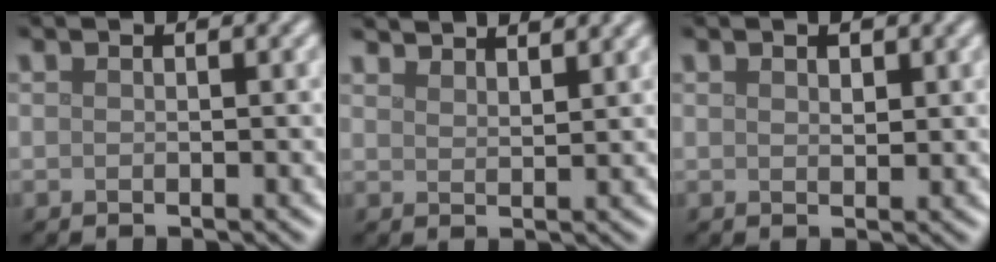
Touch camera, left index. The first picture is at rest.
{"total": 4.1, "force": [3.8, 0.7, 1.3], "torque": [-0.008, 0.005, 0.048]}
{"total": 1.3, "force": [0.7, 0.6, 0.8], "torque": [-0.013, 0.000, 0.014]}